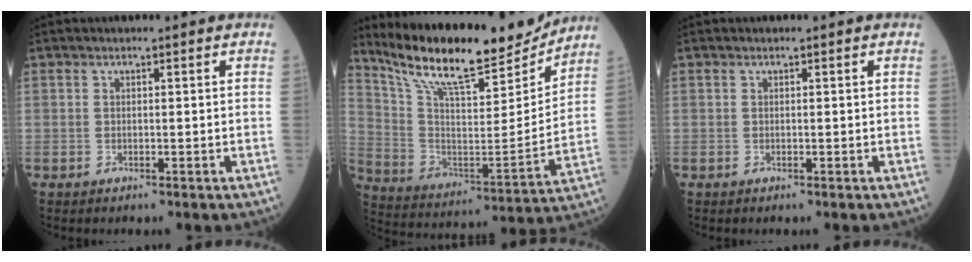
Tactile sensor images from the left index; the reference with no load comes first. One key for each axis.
{"total": 20.2, "fx": 17.8, "fy": 3.2, "fz": 9.0, "tx": -0.169, "ty": -0.025, "tz": 0.295}
{"total": 0.0}